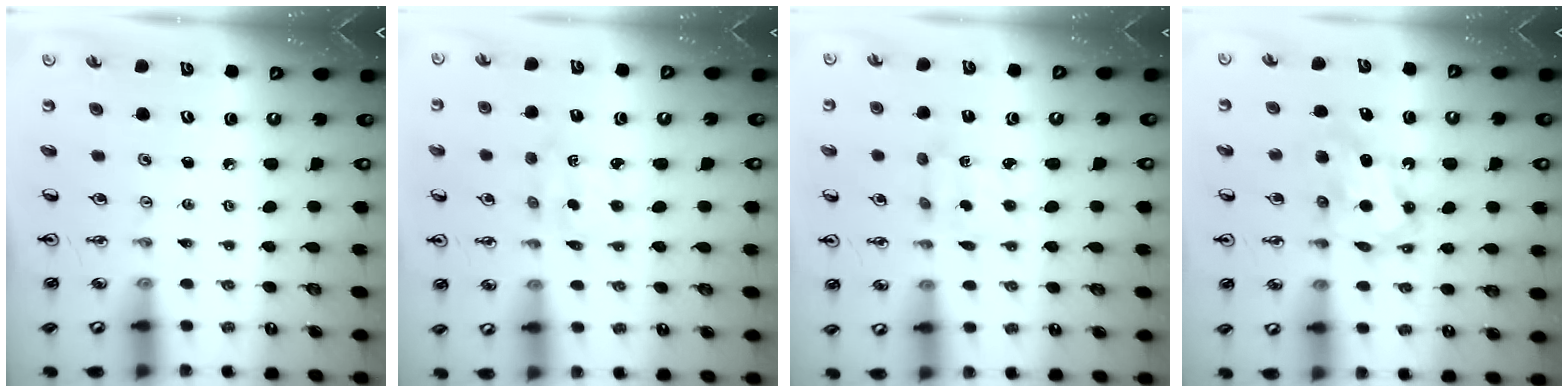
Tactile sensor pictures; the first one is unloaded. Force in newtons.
{"total": 1.8, "press": 1.8, "slide": 0.4}
{"total": 2.7, "press": 2.7, "slide": 0.5}
{"total": 7.2, "press": 7.1, "slide": 0.6}